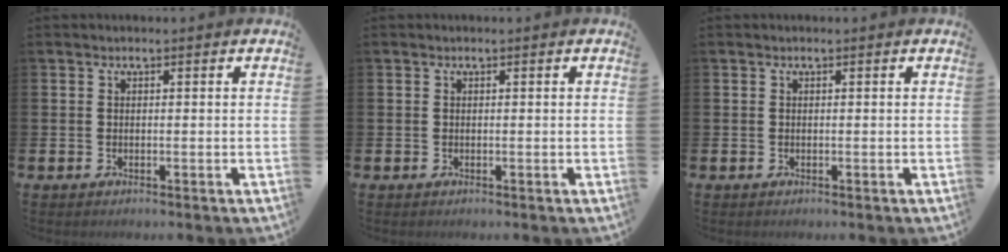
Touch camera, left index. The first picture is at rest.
{"total": 0.0}
{"total": 0.0}